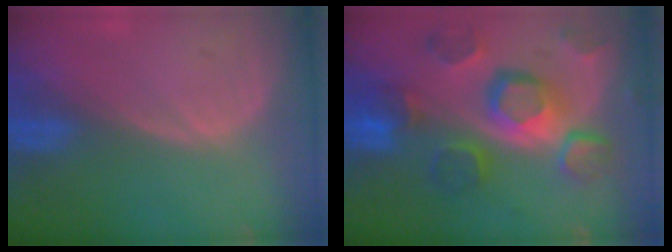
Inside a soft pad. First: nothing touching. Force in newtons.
{"total": 12.1, "press": 10.5, "slide": 5.9}